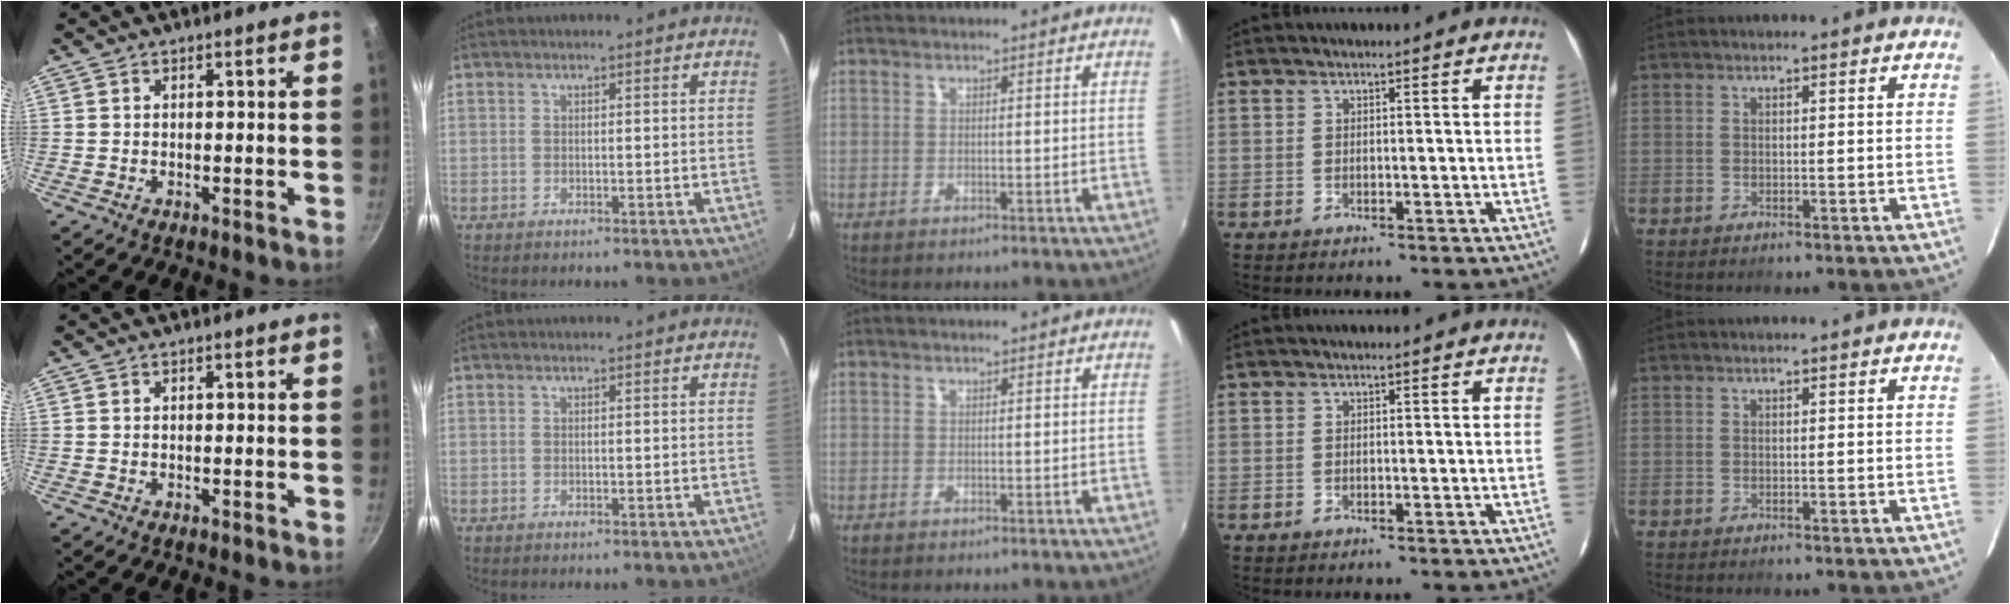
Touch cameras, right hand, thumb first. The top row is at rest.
{}